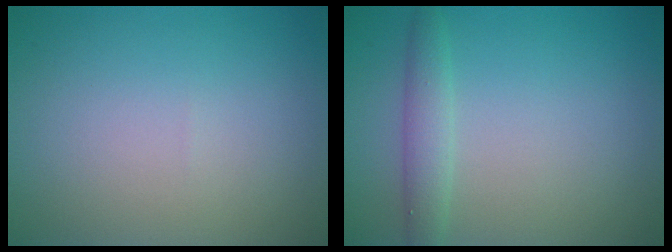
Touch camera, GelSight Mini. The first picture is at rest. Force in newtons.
{"total": 2.1, "press": 2.1, "slide": 0.1}